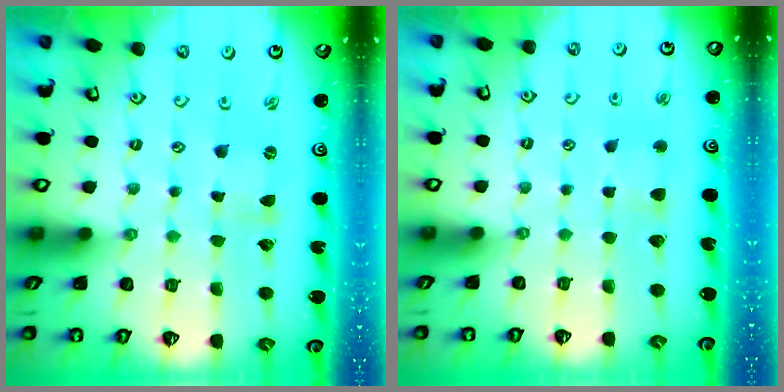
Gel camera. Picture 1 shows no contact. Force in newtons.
{"total": 3.3, "press": 3.2, "slide": 0.7}